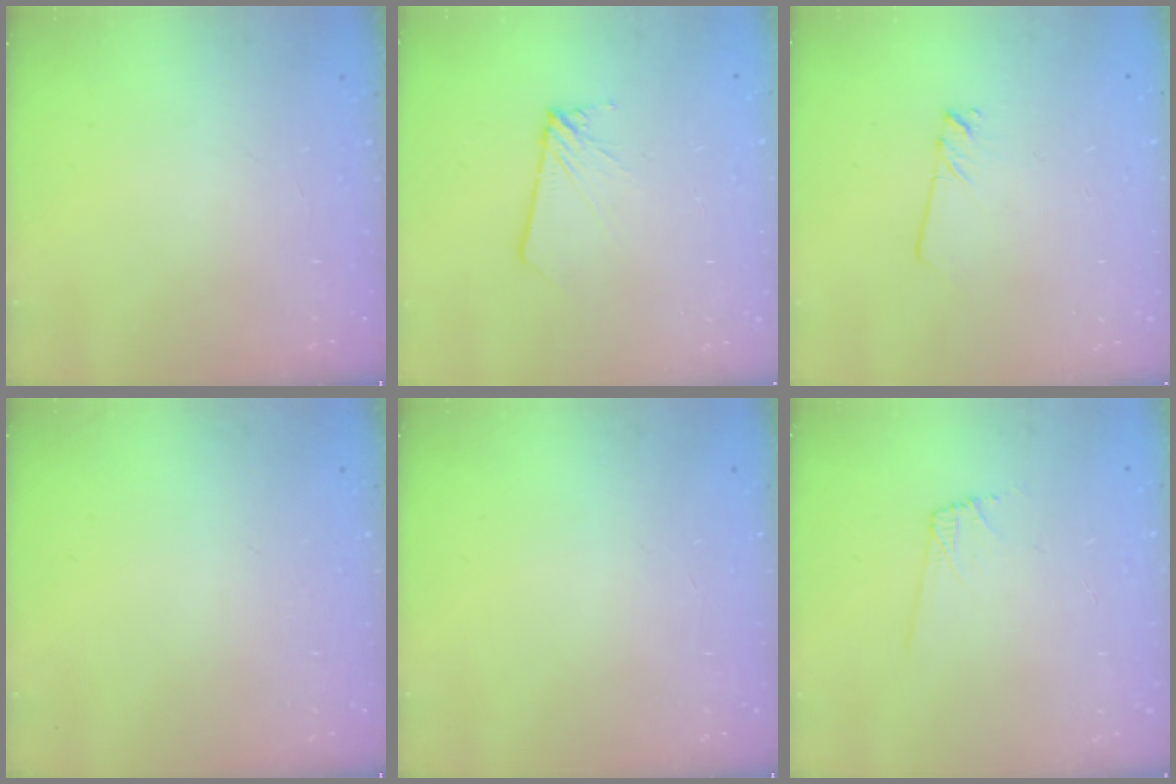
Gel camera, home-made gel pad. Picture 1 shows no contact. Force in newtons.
{"total": 2.6, "press": 2.6, "slide": 0.2}
{"total": 2.0, "press": 2.0, "slide": 0.2}
{"total": 0.0}
{"total": 0.0}
{"total": 5.4, "press": 5.4, "slide": 0.6}